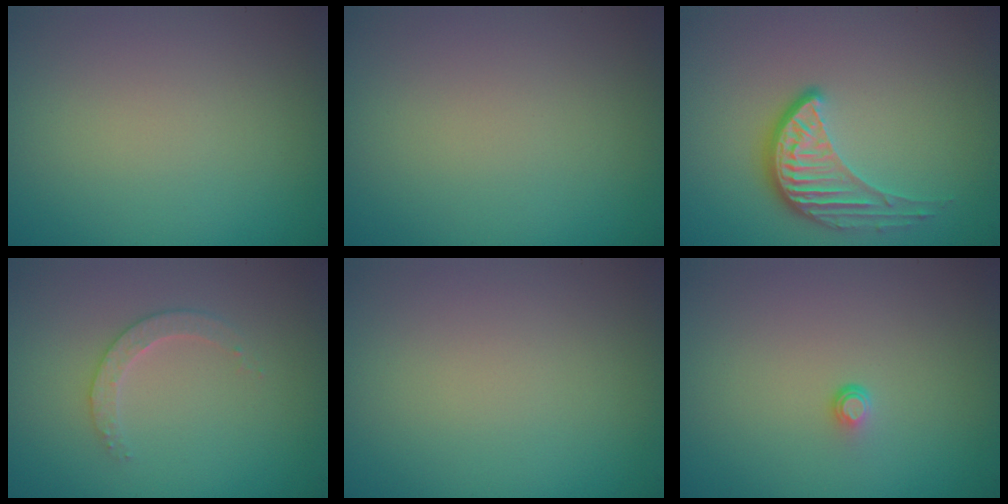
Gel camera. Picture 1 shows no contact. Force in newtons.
{"total": 0.0}
{"total": 4.0, "press": 3.0, "slide": 2.7}
{"total": 1.9, "press": 1.8, "slide": 0.6}
{"total": 0.0}
{"total": 0.7, "press": 0.4, "slide": 0.6}